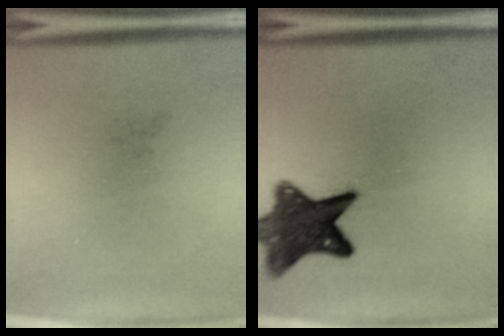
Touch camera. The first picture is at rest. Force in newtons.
{"total": 11.5}